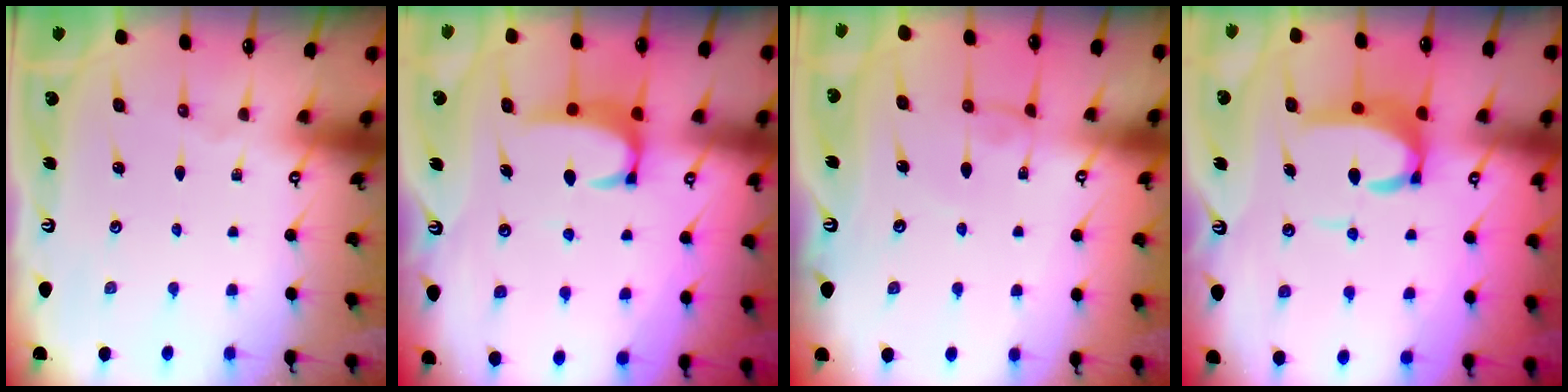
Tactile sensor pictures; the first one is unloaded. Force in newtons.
{"total": 2.9, "press": 2.9, "slide": 0.3}
{"total": 1.0, "press": 0.8, "slide": 0.5}
{"total": 7.6, "press": 7.5, "slide": 0.9}